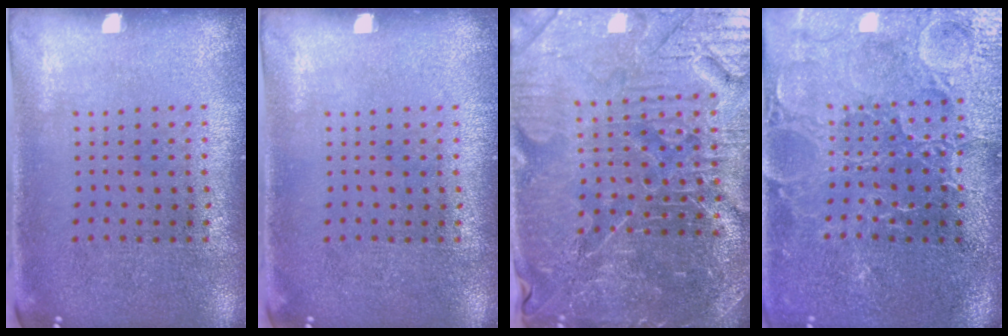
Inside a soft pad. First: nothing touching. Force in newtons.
{"total": 0.0}
{"total": 5.6, "press": 5.3, "slide": 2.0}
{"total": 3.7, "press": 3.6, "slide": 0.8}